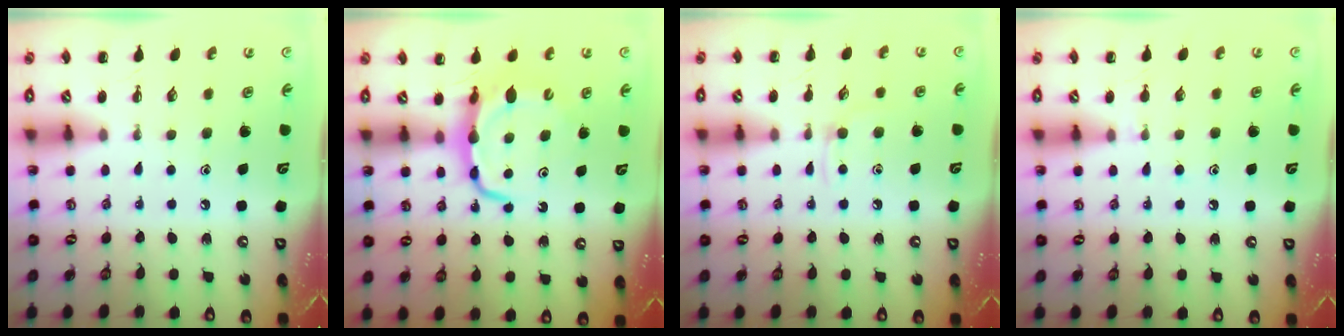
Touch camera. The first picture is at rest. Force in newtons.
{"total": 7.2, "press": 7.2, "slide": 0.4}
{"total": 2.8, "press": 2.7, "slide": 0.9}
{"total": 5.2, "press": 4.9, "slide": 1.6}